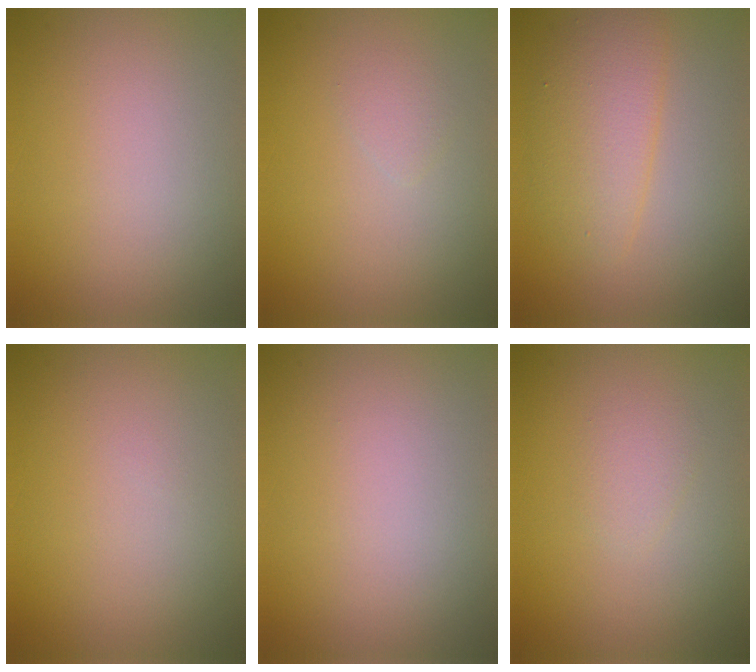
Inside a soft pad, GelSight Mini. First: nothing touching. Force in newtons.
{"total": 0.8, "press": 0.8, "slide": 0.0}
{"total": 3.7, "press": 3.7, "slide": 0.2}
{"total": 0.0}
{"total": 0.0}
{"total": 1.1, "press": 1.1, "slide": 0.1}